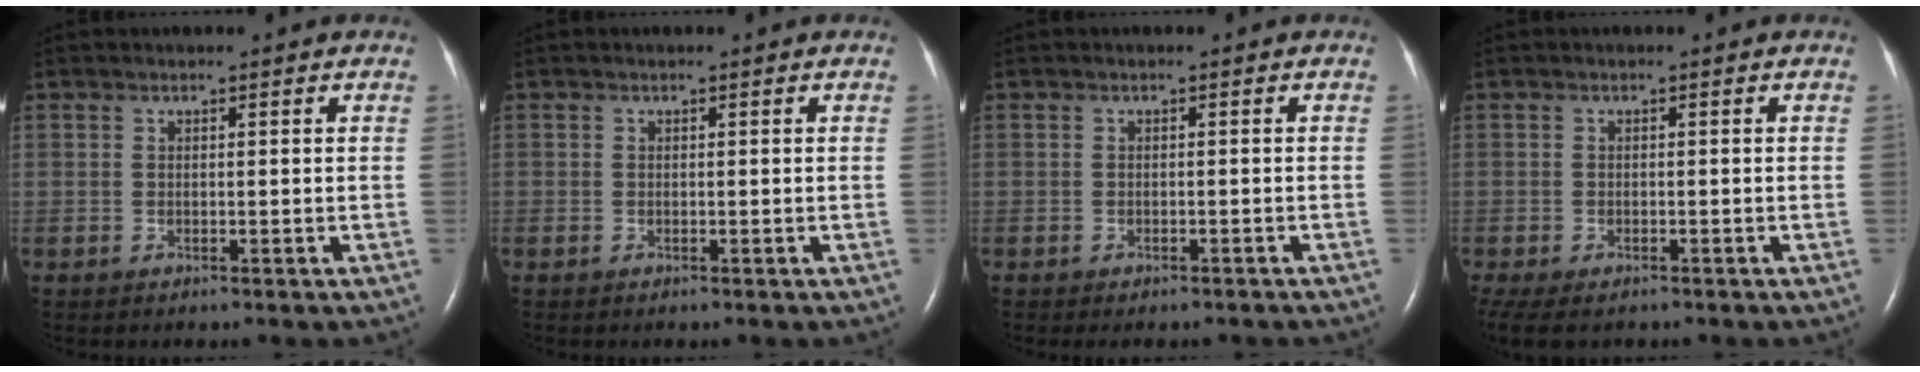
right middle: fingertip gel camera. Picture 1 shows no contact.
{"total": 0.0}
{"total": 3.5, "force": [-3.1, 1.1, 1.3], "torque": [-0.012, 0.000, -0.033]}
{"total": 8.2, "force": [-5.5, 4.2, 4.4], "torque": [-0.112, -0.016, -0.080]}